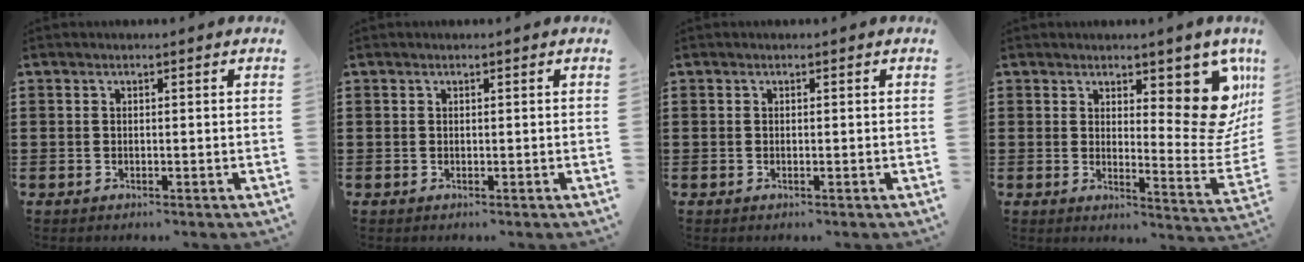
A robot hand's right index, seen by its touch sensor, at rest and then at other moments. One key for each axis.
{"total": 0.0}
{"total": 0.0}
{"total": 10.3, "fx": 5.7, "fy": 3.8, "fz": 7.7, "tx": -0.091, "ty": -0.048, "tz": 0.101}